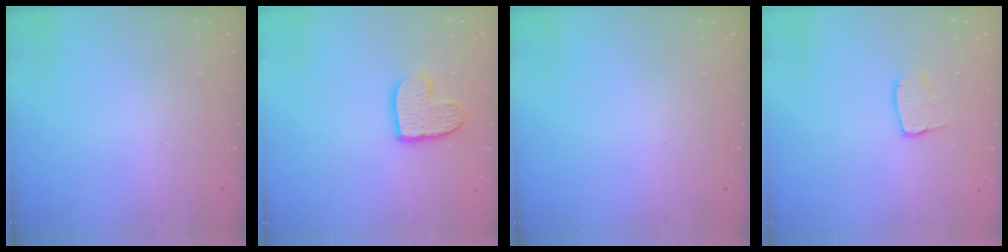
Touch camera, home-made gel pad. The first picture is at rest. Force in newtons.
{"total": 10.7, "press": 10.7, "slide": 0.8}
{"total": 0.0}
{"total": 5.1, "press": 5.1, "slide": 0.4}